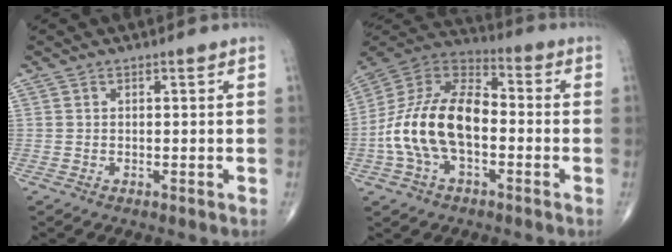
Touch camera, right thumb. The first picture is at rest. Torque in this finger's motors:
{"motor_torque": [0.49, 0.50, 0.96, -0.89, 0.28]}